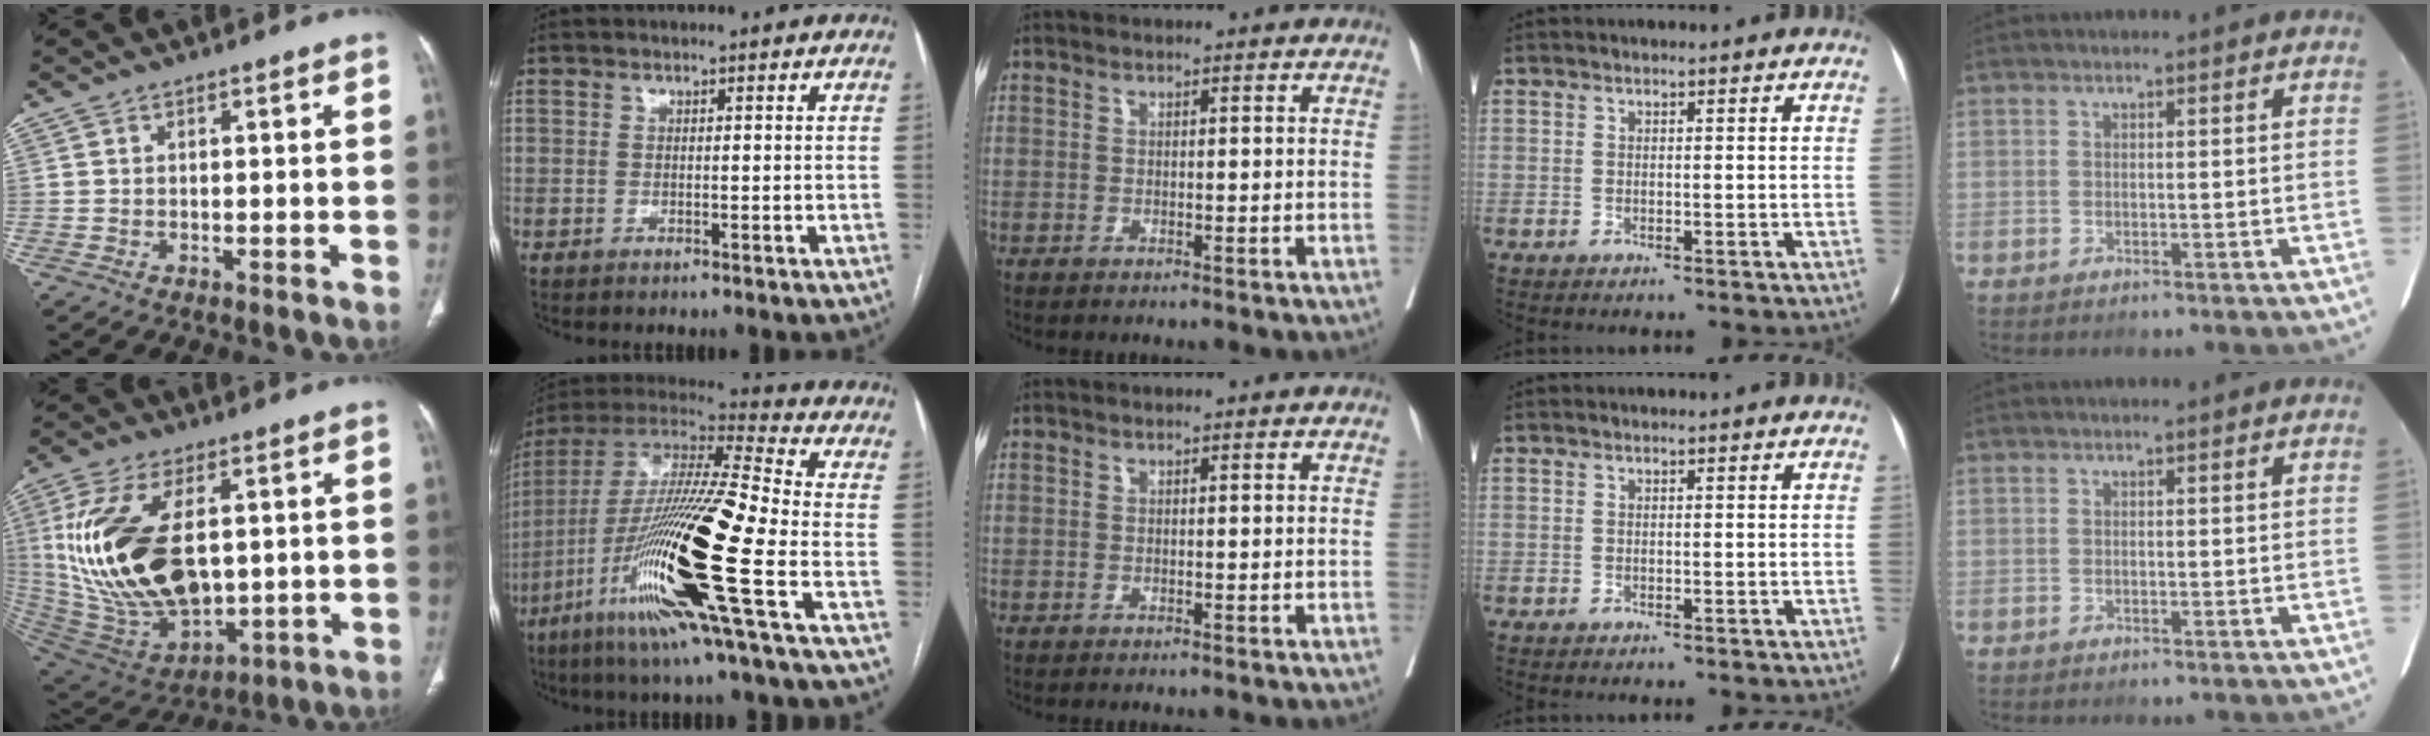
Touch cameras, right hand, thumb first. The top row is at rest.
{"thumb": {"total": 25.4, "force": [2.9, 13.9, 21.0], "torque": [-0.413, -0.023, 0.073]}, "index": {"total": 24.1, "force": [-8.1, 0.5, 22.7], "torque": [-0.456, -0.040, -0.159]}}